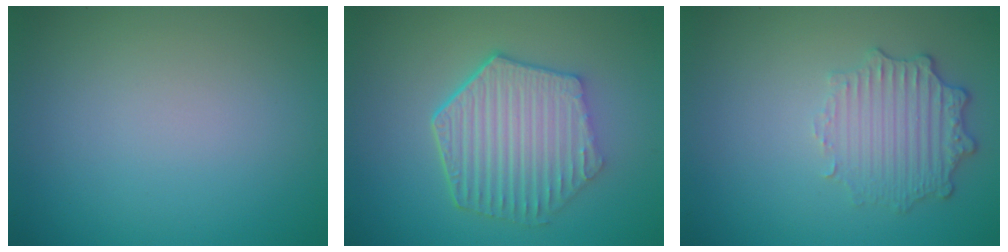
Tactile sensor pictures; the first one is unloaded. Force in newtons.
{"total": 6.4, "press": 4.9, "slide": 4.2}
{"total": 3.5, "press": 2.9, "slide": 2.0}